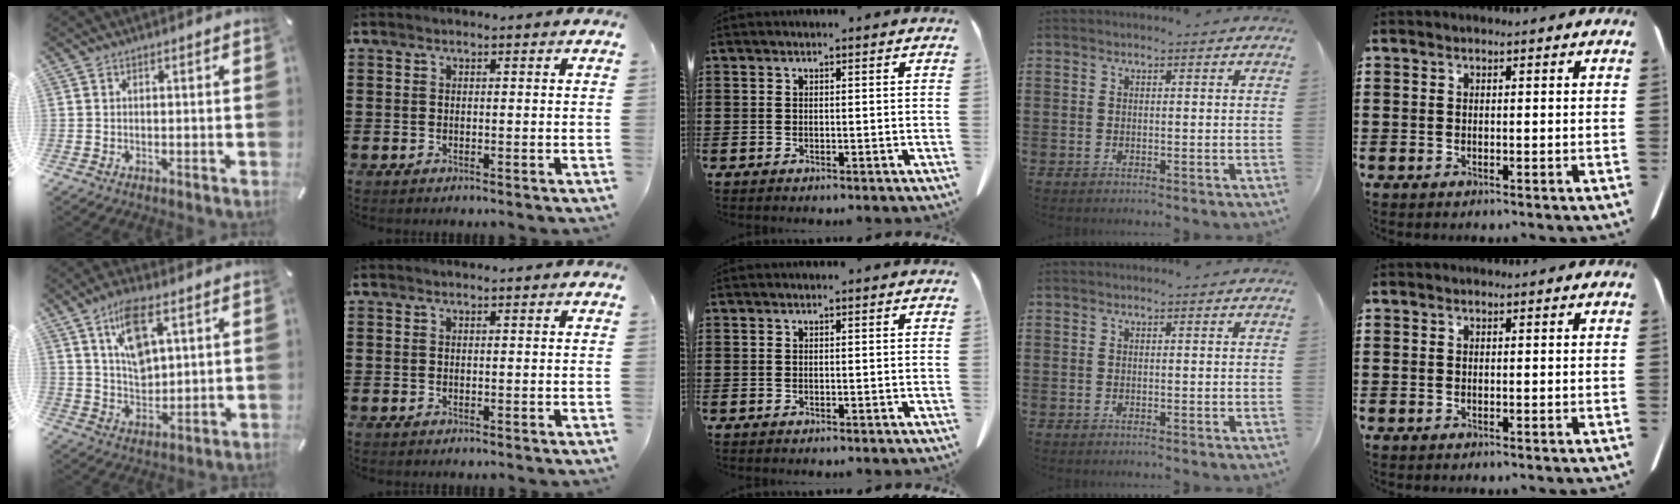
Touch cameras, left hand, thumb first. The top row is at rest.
{"thumb": {"total": 10.6, "force": [5.5, 5.4, 7.2], "torque": [-0.130, -0.009, 0.100]}}